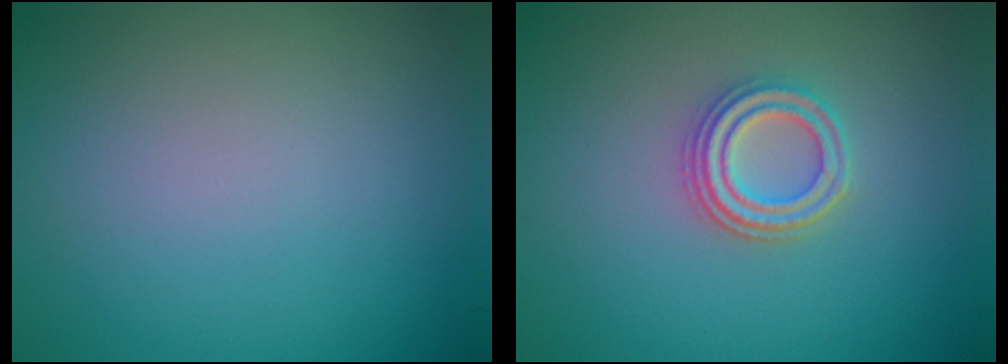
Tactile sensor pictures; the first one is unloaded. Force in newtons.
{"total": 2.9, "press": 2.7, "slide": 1.2}